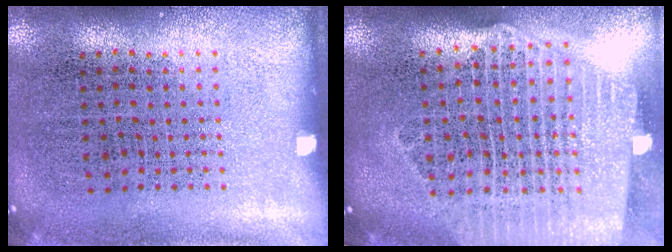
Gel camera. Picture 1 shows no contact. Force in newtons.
{"total": 2.5, "press": 2.1, "slide": 1.3}